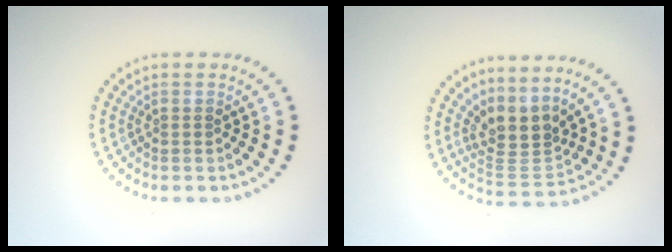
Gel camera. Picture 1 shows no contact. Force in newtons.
{"total": 3.5, "press": 2.4, "slide": 2.5}